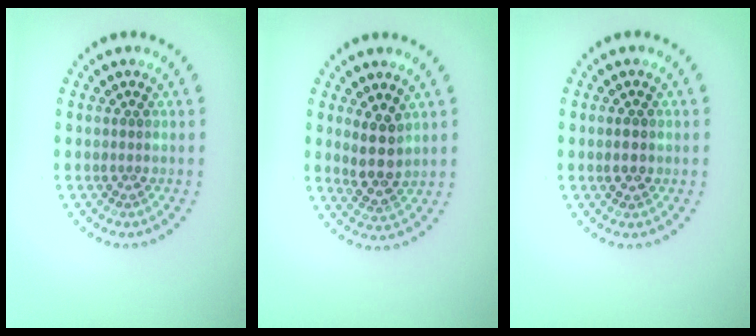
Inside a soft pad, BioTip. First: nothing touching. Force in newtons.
{"total": 2.9, "press": 2.5, "slide": 1.5}
{"total": 1.8, "press": 1.8, "slide": 0.2}